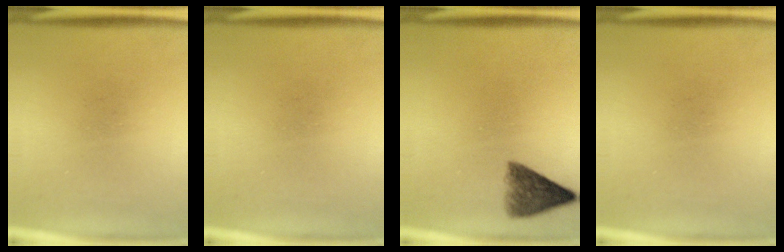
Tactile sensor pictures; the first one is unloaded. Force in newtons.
{"total": 0.0}
{"total": 5.5}
{"total": 0.0}